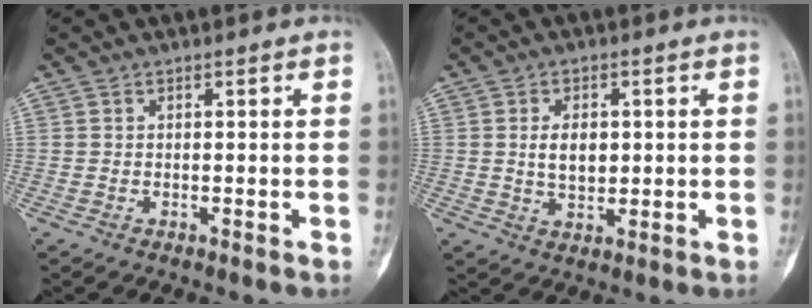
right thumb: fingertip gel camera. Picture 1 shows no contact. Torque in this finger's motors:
{"motor_torque": [-0.38, 0.53, 0.06, -0.02, 0.03]}